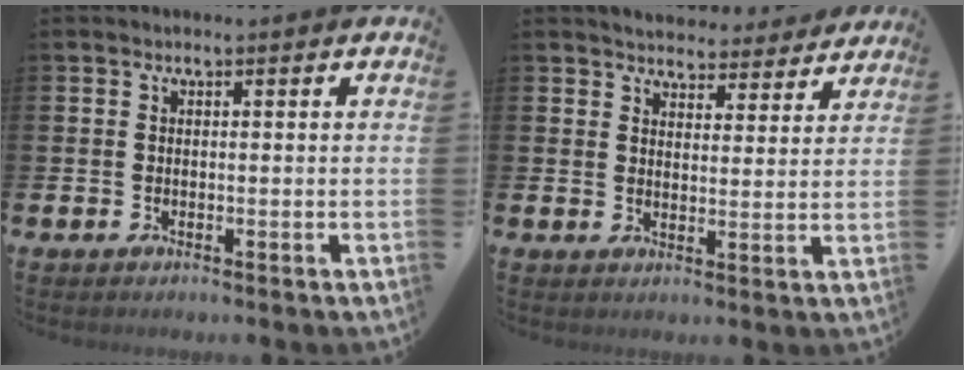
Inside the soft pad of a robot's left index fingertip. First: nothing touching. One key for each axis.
{"total": 4.2, "fx": 4.1, "fy": 1.0, "fz": -0.4, "tx": 0.001, "ty": -0.036, "tz": 0.071}